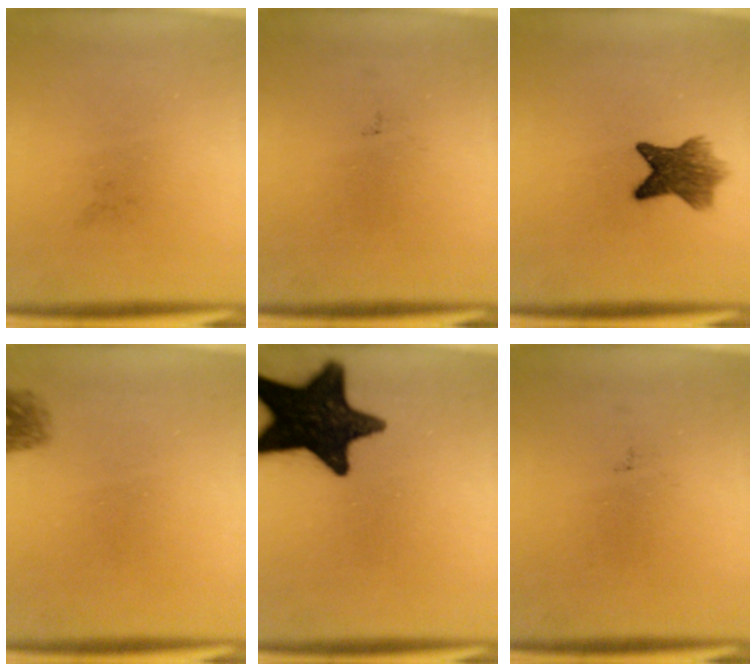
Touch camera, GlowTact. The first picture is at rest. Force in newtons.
{"total": 0.0}
{"total": 6.6}
{"total": 1.6}
{"total": 18.0}
{"total": 0.0}